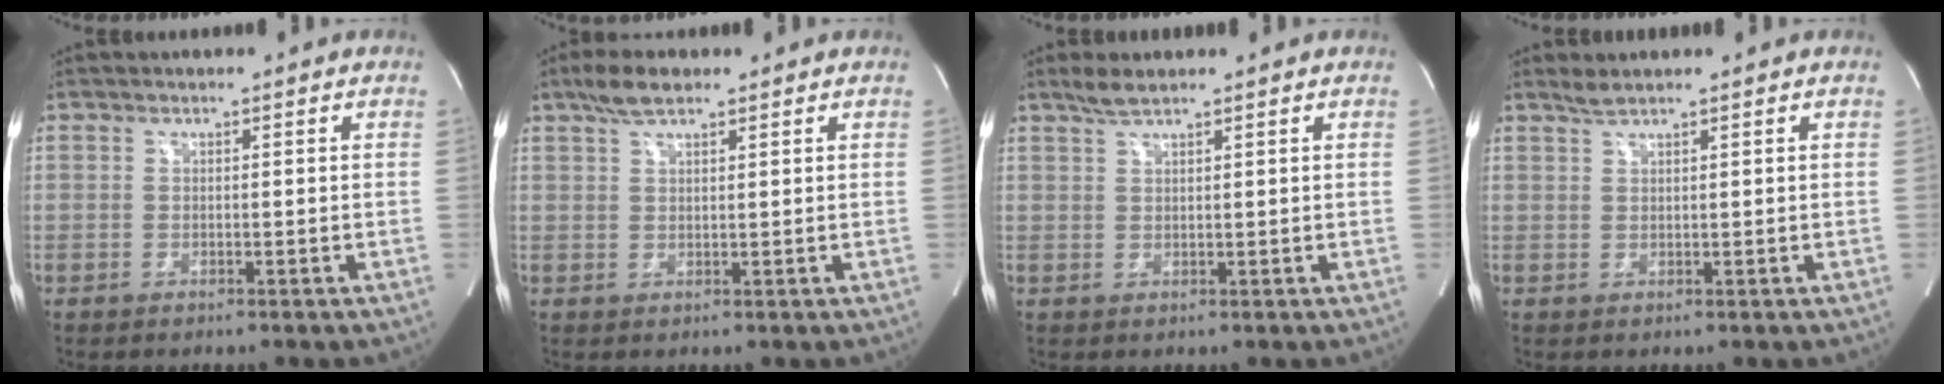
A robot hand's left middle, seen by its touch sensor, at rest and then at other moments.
{"total": 4.2, "force": [3.1, 1.3, 2.6], "torque": [-0.059, 0.013, 0.059]}
{"total": 2.3, "force": [2.0, 0.1, 1.2], "torque": [-0.032, 0.006, 0.042]}
{"total": 1.4, "force": [1.3, -0.2, 0.5], "torque": [-0.012, 0.005, 0.032]}